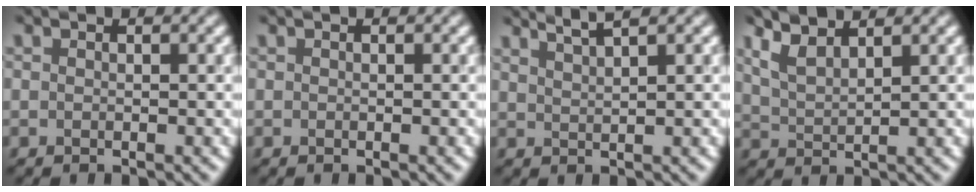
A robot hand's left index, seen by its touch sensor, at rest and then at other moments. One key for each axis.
{"total": 0.0}
{"total": 2.3, "fx": 2.0, "fy": 0.1, "fz": 1.0, "tx": -0.003, "ty": 0.010, "tz": 0.030}
{"total": 3.4, "fx": 2.7, "fy": 0.7, "fz": 1.8, "tx": -0.041, "ty": 0.018, "tz": 0.054}